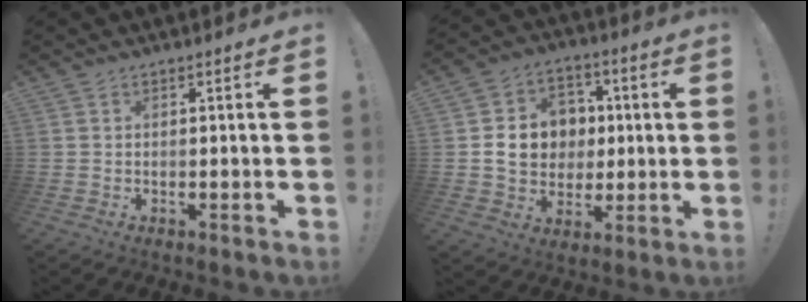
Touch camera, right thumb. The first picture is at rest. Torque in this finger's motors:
{"motor_torque": [0.52, 0.59, 0.64, 0.11, 0.05]}